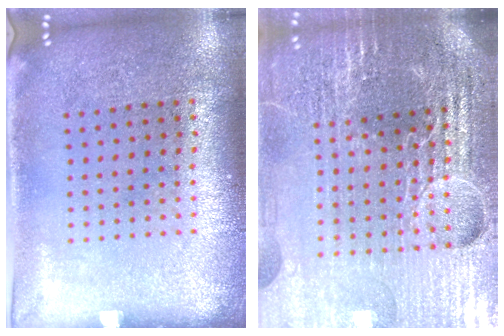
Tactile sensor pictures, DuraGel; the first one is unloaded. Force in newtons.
{"total": 6.2, "press": 5.5, "slide": 2.9}